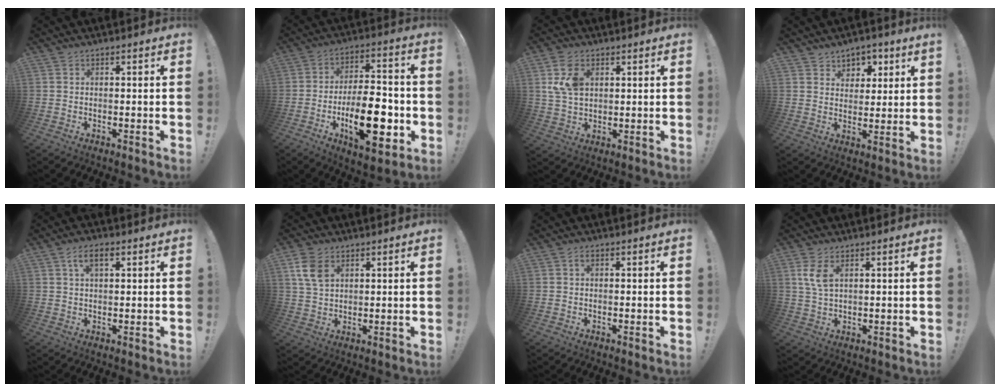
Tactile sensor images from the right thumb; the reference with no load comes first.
{"total": 20.8, "force": [-6.1, 9.4, 17.5], "torque": [-0.275, 0.025, -0.090]}
{"total": 8.9, "force": [3.0, 6.0, 5.8], "torque": [-0.126, -0.001, 0.057]}
{"total": 5.7, "force": [3.8, 4.2, 0.9], "torque": [-0.003, -0.036, 0.069]}
{"total": 5.1, "force": [2.0, 2.3, 4.1], "torque": [-0.067, -0.001, 0.034]}
{"total": 7.8, "force": [3.4, 5.1, 4.9], "torque": [-0.090, -0.002, 0.067]}
{"total": 1.0, "force": [0.3, 0.6, 0.7], "torque": [-0.008, 0.000, 0.004]}
{"total": 5.9, "force": [2.6, 2.8, 4.4], "torque": [-0.080, -0.011, 0.044]}